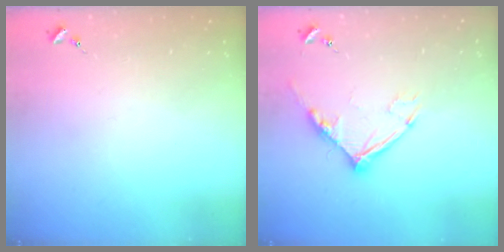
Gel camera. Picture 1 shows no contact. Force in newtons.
{"total": 10.7, "press": 10.6, "slide": 1.1}